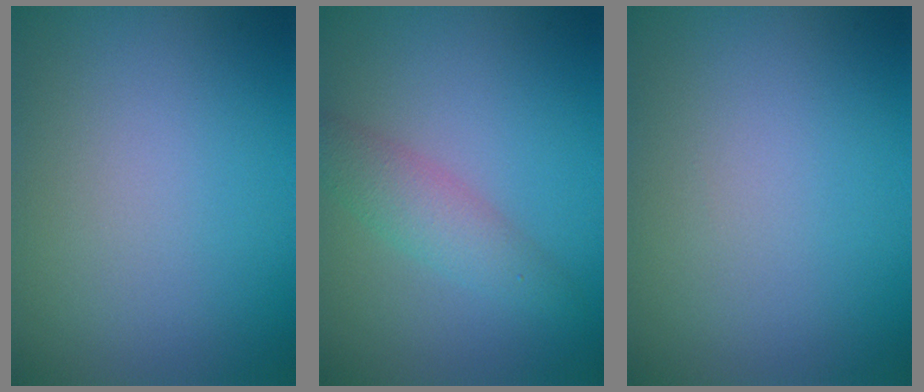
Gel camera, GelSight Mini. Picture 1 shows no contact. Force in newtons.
{"total": 2.8, "press": 2.8, "slide": 0.1}
{"total": 0.0}